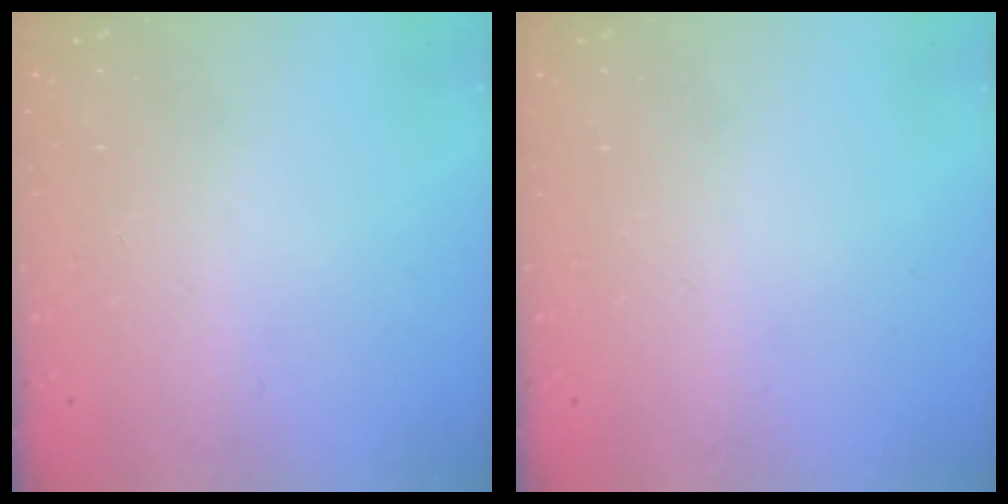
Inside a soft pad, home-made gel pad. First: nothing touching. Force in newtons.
{"total": 0.0}